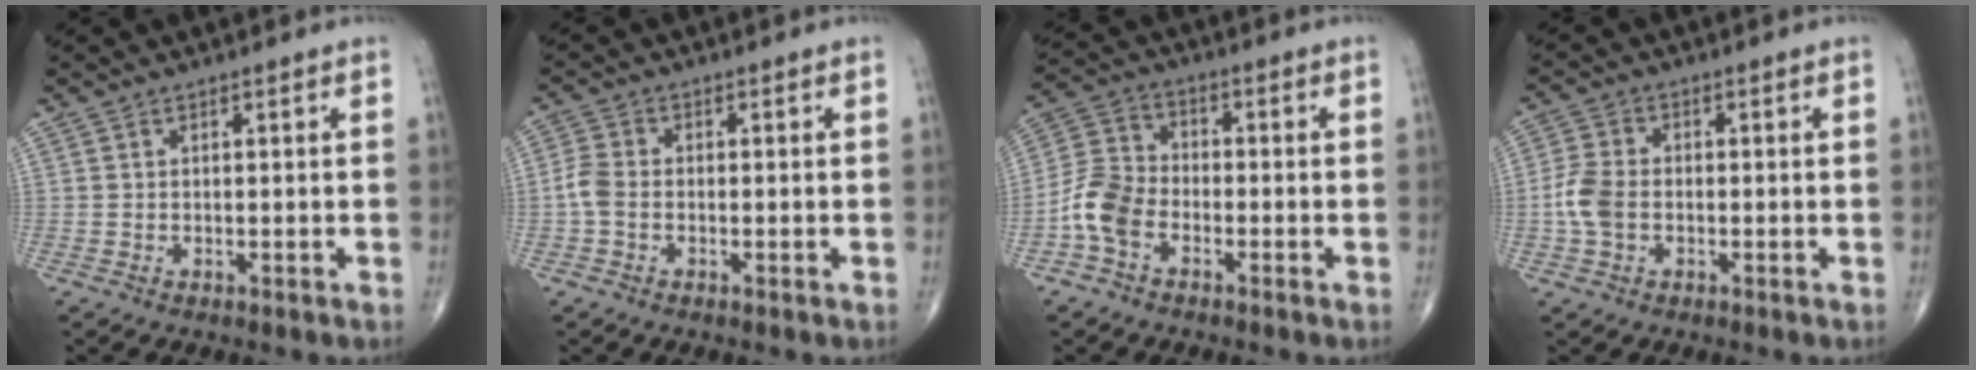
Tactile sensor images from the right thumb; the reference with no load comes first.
{"total": 3.5, "force": [-0.9, 2.3, 2.4], "torque": [-0.055, 0.008, -0.027]}
{"total": 7.7, "force": [-3.4, 5.0, 4.8], "torque": [-0.094, 0.025, -0.079]}
{"total": 5.7, "force": [-1.1, 3.9, 4.0], "torque": [-0.091, 0.013, -0.029]}